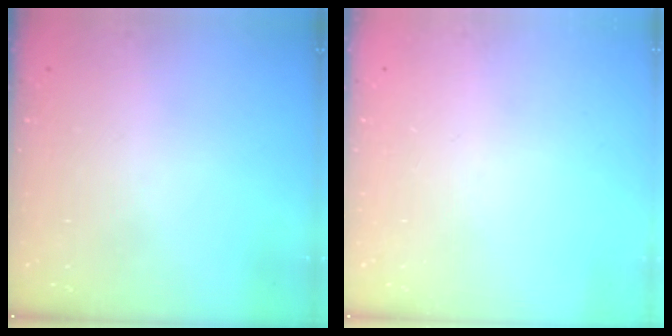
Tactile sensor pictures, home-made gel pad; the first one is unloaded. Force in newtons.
{"total": 0.0}